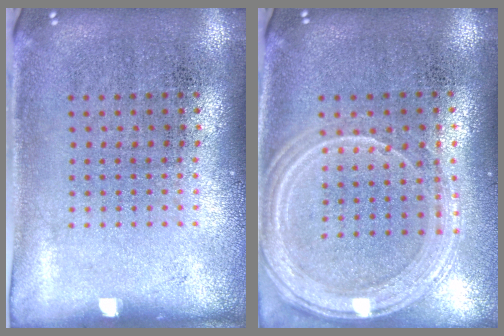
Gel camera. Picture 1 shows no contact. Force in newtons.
{"total": 1.4, "press": 1.4, "slide": 0.2}